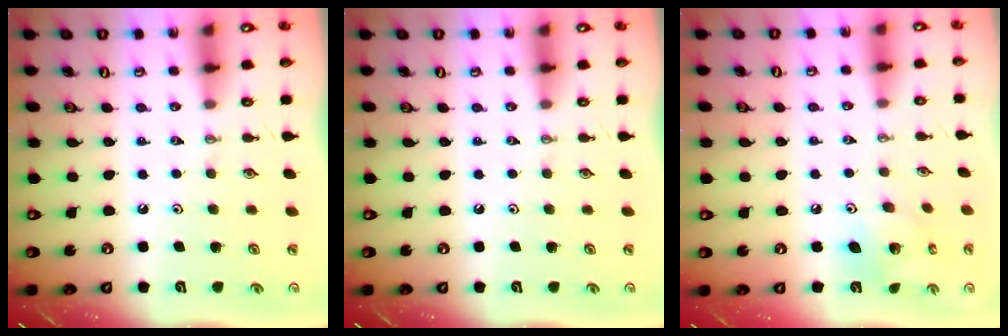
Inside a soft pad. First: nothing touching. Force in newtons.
{"total": 0.0}
{"total": 8.3, "press": 8.3, "slide": 0.1}